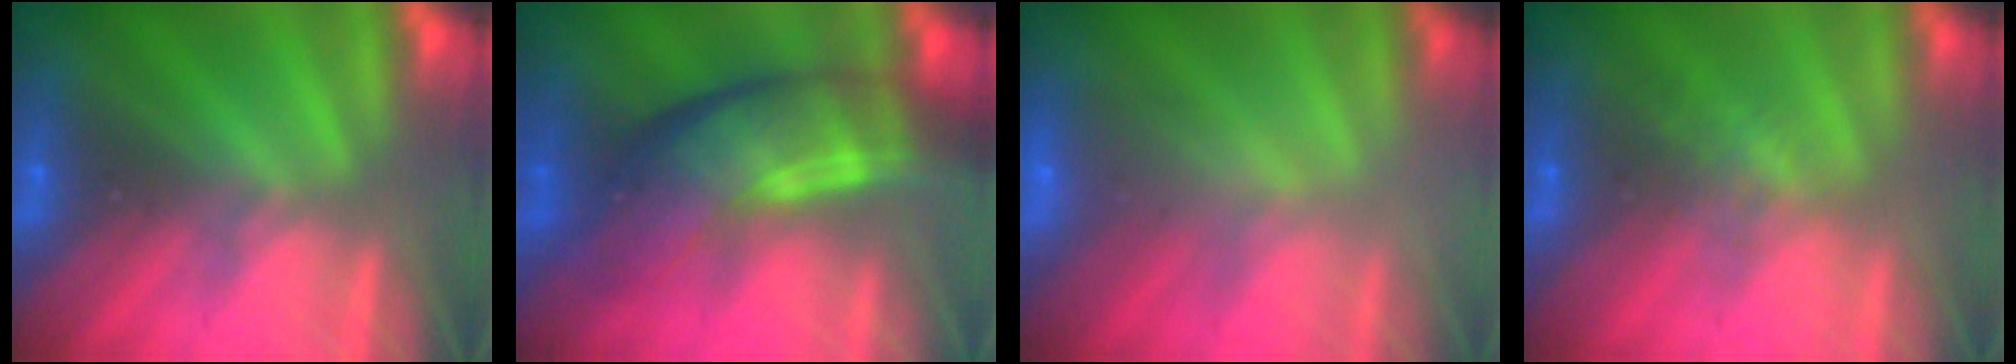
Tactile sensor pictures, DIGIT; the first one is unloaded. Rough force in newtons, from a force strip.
{"total": 7.3}
{"total": 2.3}
{"total": 1.9}